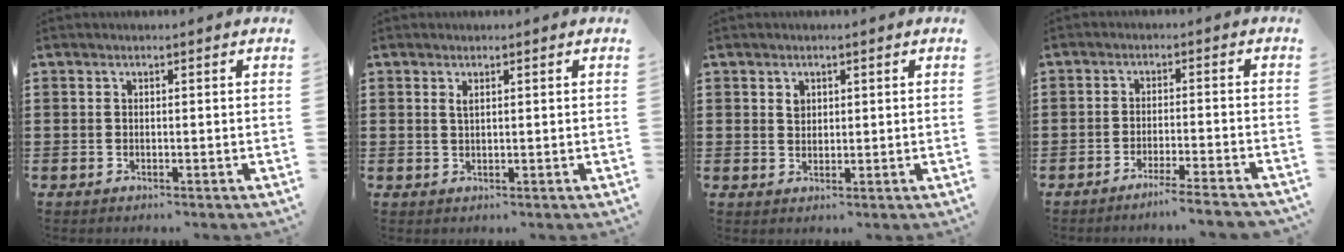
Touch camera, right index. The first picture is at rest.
{"total": 1.0, "force": [0.5, 0.2, 0.8], "torque": [-0.017, 0.003, 0.008]}
{"total": 1.5, "force": [0.9, 1.1, 0.6], "torque": [-0.013, 0.003, 0.018]}
{"total": 3.7, "force": [-3.3, -0.7, 1.5], "torque": [-0.024, -0.009, -0.065]}